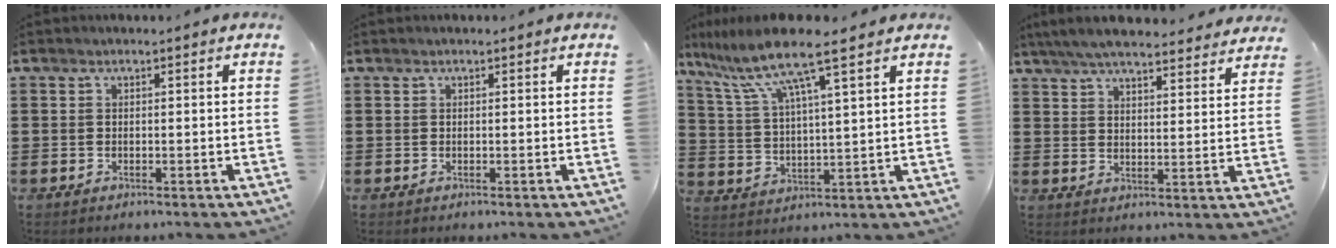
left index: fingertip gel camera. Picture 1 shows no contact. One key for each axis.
{"total": 0.0}
{"total": 9.7, "fx": 7.3, "fy": 0.6, "fz": 6.4, "tx": -0.148, "ty": -0.028, "tz": 0.122}
{"total": 6.5, "fx": 6.1, "fy": 0.5, "fz": 2.2, "tx": -0.063, "ty": -0.022, "tz": 0.110}